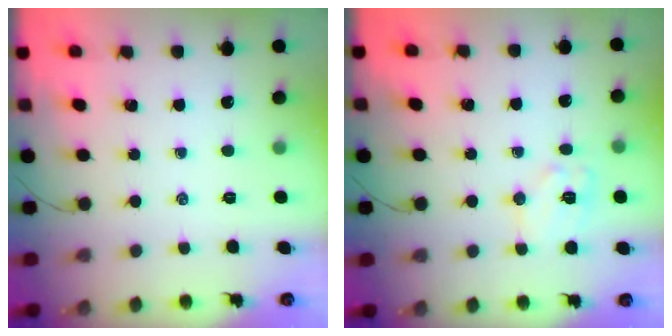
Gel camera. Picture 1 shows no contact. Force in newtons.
{"total": 9.4, "press": 9.4, "slide": 0.3}